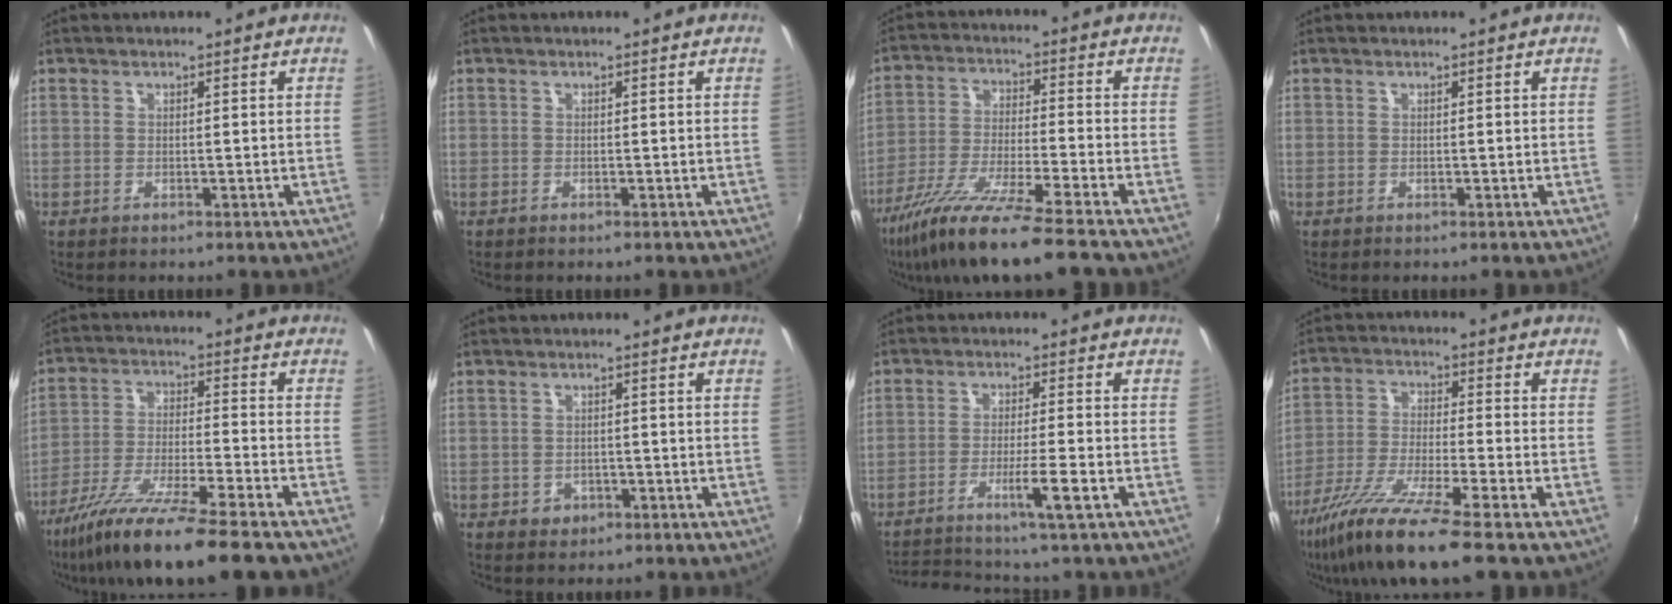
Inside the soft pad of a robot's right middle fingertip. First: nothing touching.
{"total": 0.0}
{"total": 14.7, "force": [-11.5, -0.4, 9.3], "torque": [-0.186, -0.033, -0.206]}
{"total": 0.0}
{"total": 17.0, "force": [-13.1, 0.7, 10.8], "torque": [-0.208, -0.040, -0.229]}
{"total": 2.6, "force": [-0.9, 2.3, 0.8], "torque": [-0.018, 0.001, -0.010]}
{"total": 7.2, "force": [-5.6, -0.6, 4.4], "torque": [-0.088, -0.004, -0.093]}
{"total": 13.7, "force": [-9.9, 0.0, 9.5], "torque": [-0.195, -0.034, -0.182]}